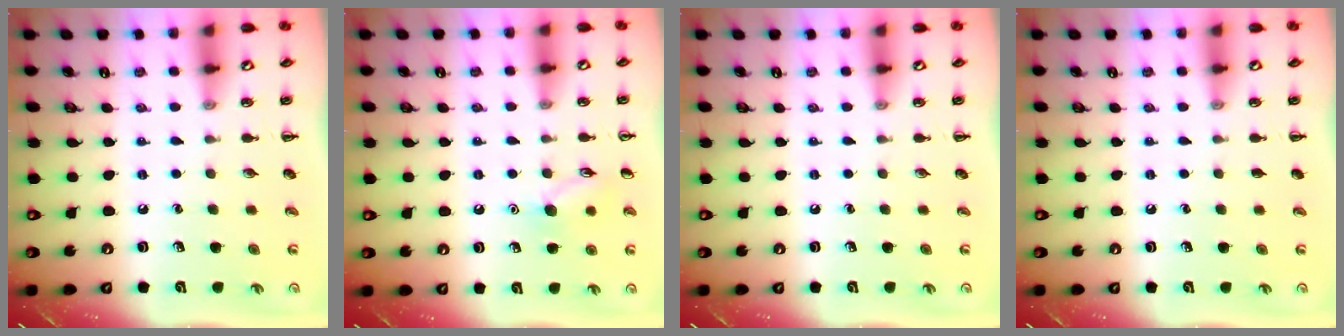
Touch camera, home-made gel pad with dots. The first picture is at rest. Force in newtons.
{"total": 8.3, "press": 8.3, "slide": 0.8}
{"total": 0.0}
{"total": 0.0}